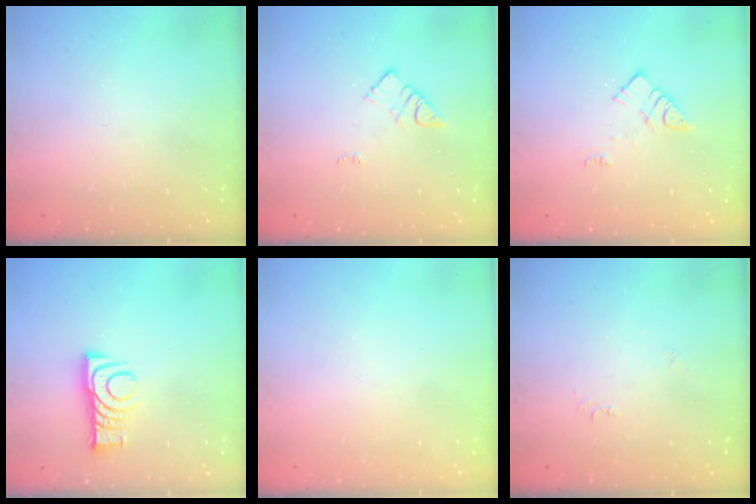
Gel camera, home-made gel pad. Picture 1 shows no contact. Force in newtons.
{"total": 4.3, "press": 4.2, "slide": 0.6}
{"total": 8.3, "press": 8.2, "slide": 0.5}
{"total": 8.8, "press": 8.8, "slide": 0.1}
{"total": 1.6, "press": 1.6, "slide": 0.1}
{"total": 4.0, "press": 4.0, "slide": 0.6}